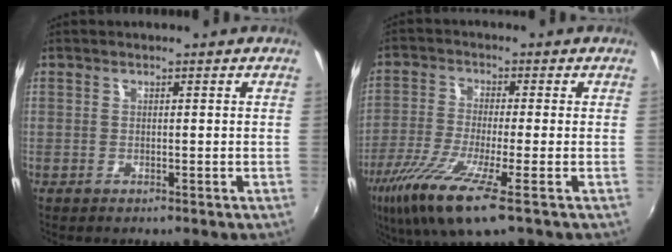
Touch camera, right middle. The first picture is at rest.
{"total": 12.3, "force": [-6.7, 1.1, 10.2], "torque": [-0.223, -0.039, -0.129]}